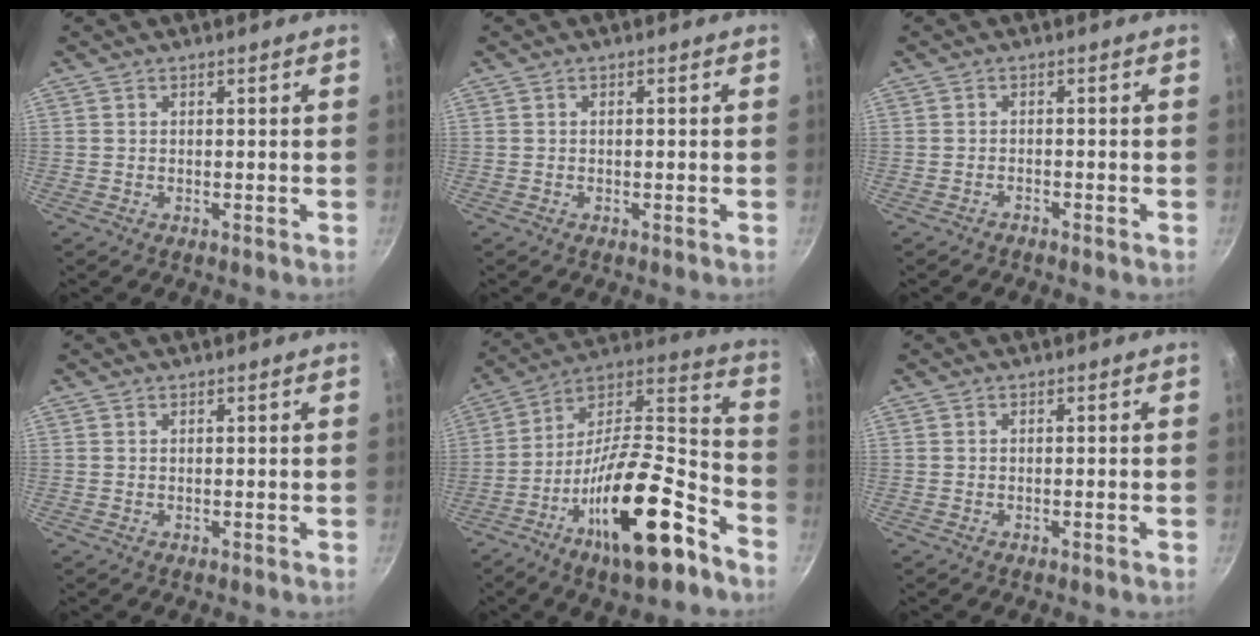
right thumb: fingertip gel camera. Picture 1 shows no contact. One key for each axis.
{"total": 0.6, "fx": -0.2, "fy": 0.0, "fz": 0.5, "tx": -0.012, "ty": 0.003, "tz": -0.003}
{"total": 1.0, "fx": -1.0, "fy": 0.0, "fz": 0.0, "tx": -0.007, "ty": 0.016, "tz": -0.015}
{"total": 0.0}
{"total": 25.7, "fx": -14.0, "fy": 8.7, "fz": 19.8, "tx": -0.272, "ty": 0.083, "tz": -0.237}
{"total": 0.6, "fx": -0.4, "fy": -0.1, "fz": 0.4, "tx": -0.014, "ty": 0.005, "tz": -0.005}